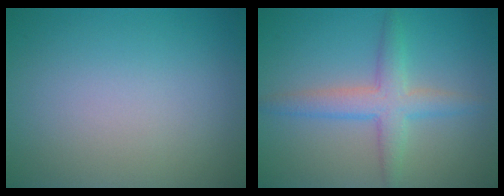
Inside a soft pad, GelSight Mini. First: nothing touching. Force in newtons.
{"total": 3.6, "press": 3.6, "slide": 0.1}